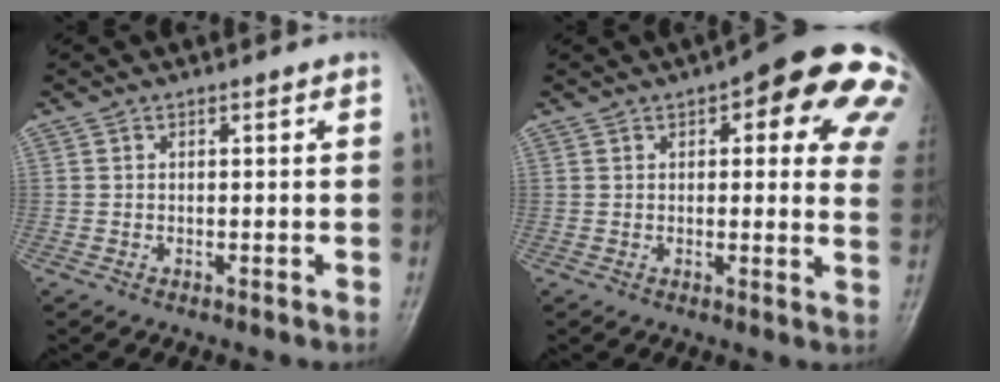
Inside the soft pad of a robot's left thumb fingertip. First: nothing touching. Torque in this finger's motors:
{"motor_torque": [0.93, 0.68, 1.69, -1.08, 0.18]}